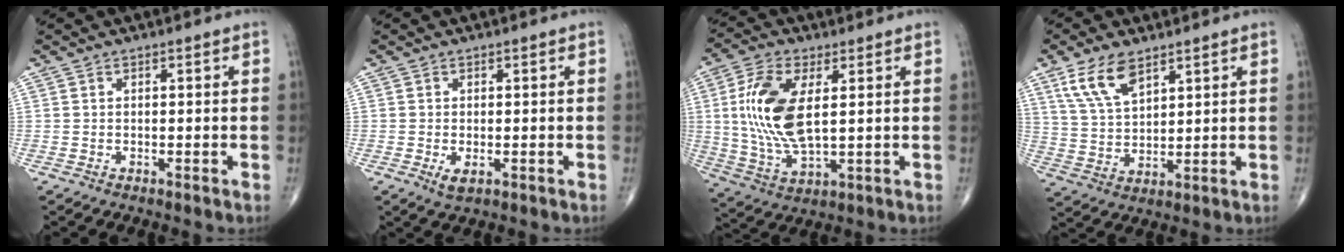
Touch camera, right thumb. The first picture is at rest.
{"total": 2.1, "force": [-0.6, 1.0, 1.8], "torque": [-0.034, -0.005, -0.007]}
{"total": 14.5, "force": [2.5, 6.6, 12.7], "torque": [-0.266, -0.010, 0.055]}
{"total": 9.2, "force": [5.6, 4.2, 5.9], "torque": [-0.109, -0.022, 0.119]}